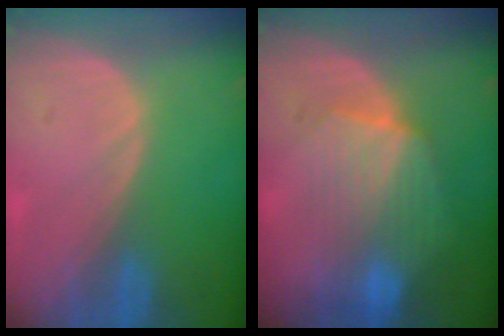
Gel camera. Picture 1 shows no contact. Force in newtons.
{"total": 7.4, "press": 7.4, "slide": 0.3}